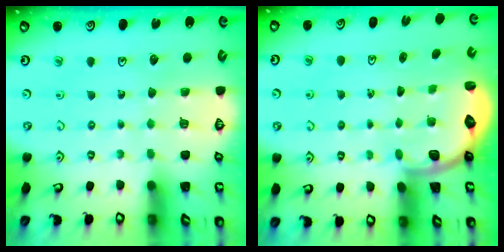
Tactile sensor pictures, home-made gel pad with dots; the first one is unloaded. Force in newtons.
{"total": 2.5, "press": 2.1, "slide": 1.3}